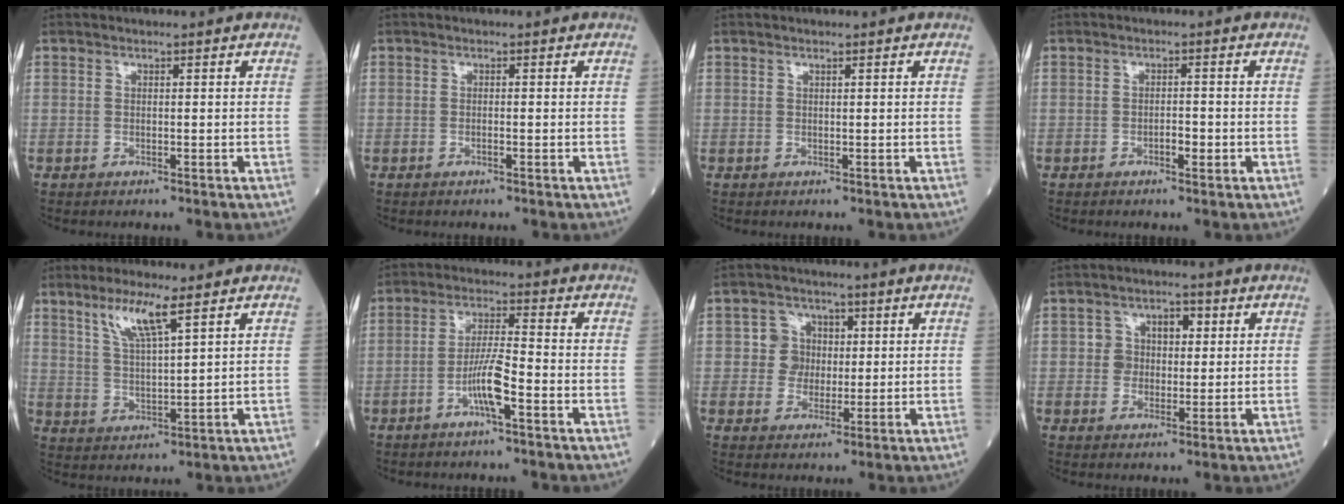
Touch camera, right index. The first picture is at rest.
{"total": 0.6, "force": [-0.4, 0.0, 0.5], "torque": [-0.009, 0.000, -0.006]}
{"total": 0.0}
{"total": 1.8, "force": [-0.9, 0.5, 1.5], "torque": [-0.021, 0.002, -0.014]}
{"total": 6.8, "force": [4.2, 0.3, 5.4], "torque": [-0.109, -0.004, 0.083]}
{"total": 5.9, "force": [-2.7, 0.2, 5.2], "torque": [-0.104, 0.006, -0.051]}
{"total": 4.7, "force": [0.7, 4.5, 1.2], "torque": [-0.011, 0.014, 0.011]}
{"total": 4.9, "force": [1.0, 3.9, 2.7], "torque": [-0.034, 0.019, 0.017]}